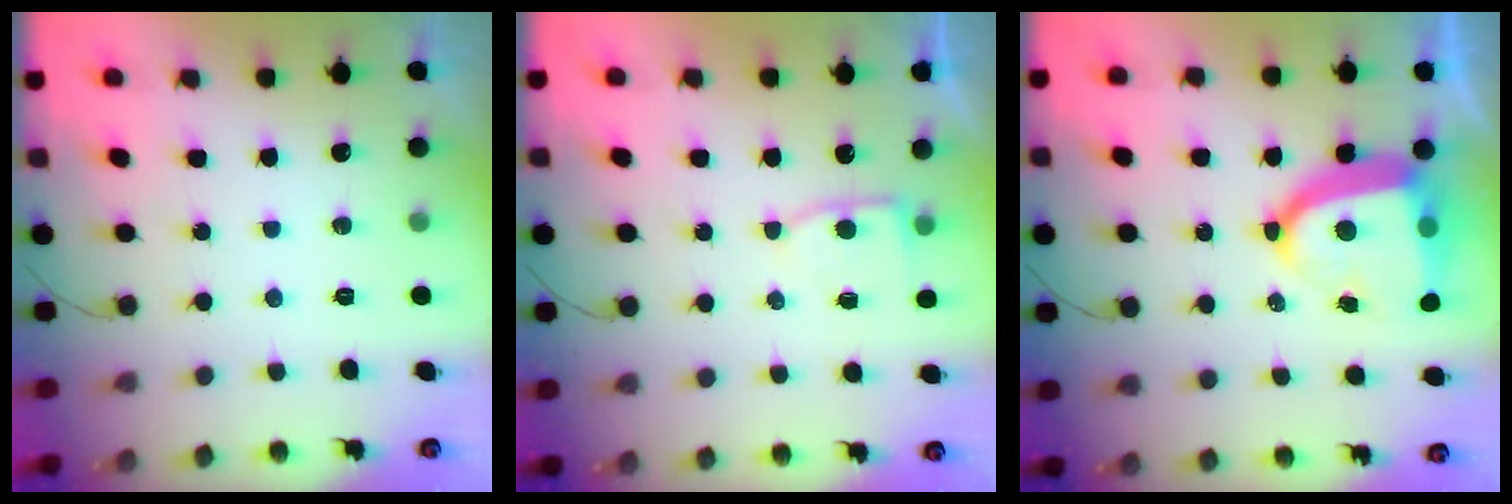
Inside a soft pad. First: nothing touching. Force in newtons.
{"total": 4.5, "press": 4.4, "slide": 0.3}
{"total": 16.3, "press": 16.2, "slide": 1.6}